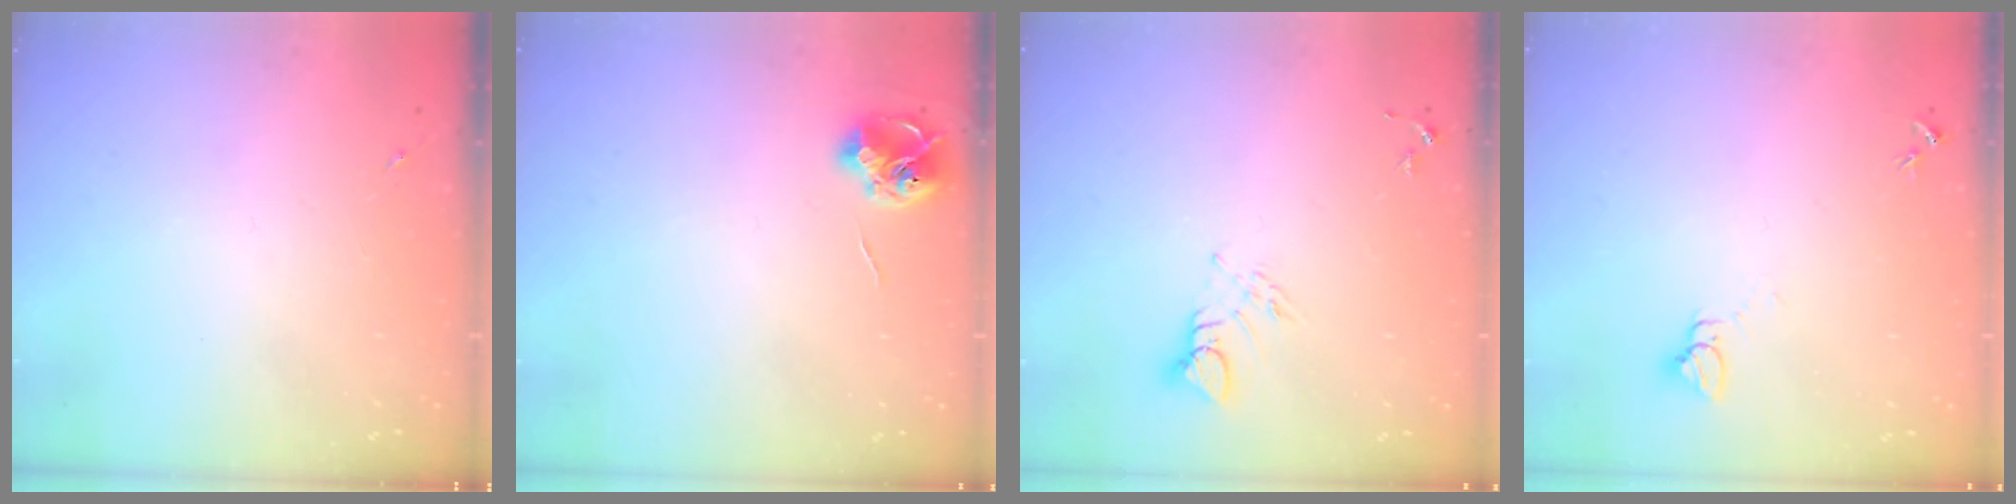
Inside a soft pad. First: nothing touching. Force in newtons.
{"total": 7.3, "press": 7.3, "slide": 0.6}
{"total": 4.6, "press": 4.6, "slide": 0.2}
{"total": 3.2, "press": 3.2, "slide": 0.1}